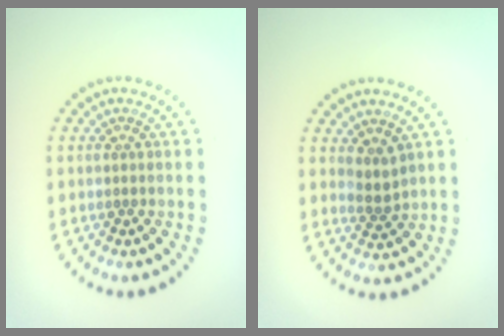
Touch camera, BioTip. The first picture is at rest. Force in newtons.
{"total": 1.6, "press": 1.1, "slide": 1.1}